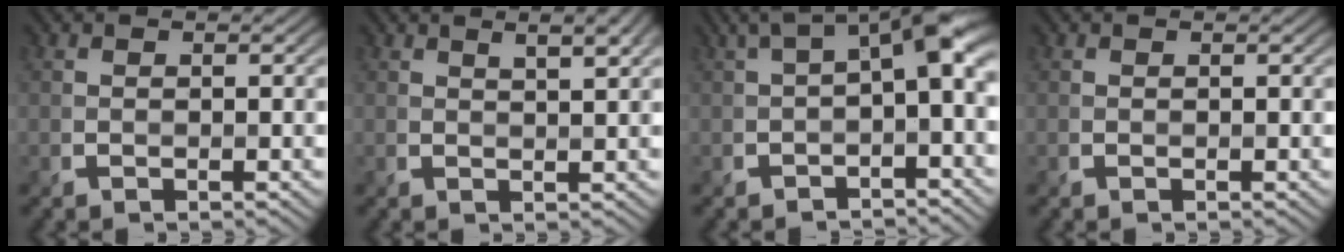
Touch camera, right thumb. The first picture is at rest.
{"total": 3.9, "force": [2.2, 1.0, 3.1], "torque": [-0.048, 0.006, 0.032]}
{"total": 7.5, "force": [0.6, 2.8, 7.0], "torque": [-0.112, 0.012, 0.005]}
{"total": 0.0}